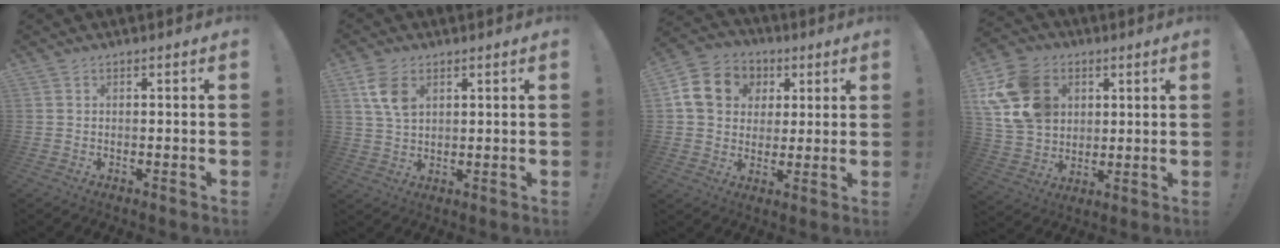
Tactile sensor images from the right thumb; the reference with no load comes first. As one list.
[{"total": 7.7, "force": [3.4, 4.5, 5.3], "torque": [-0.099, -0.008, 0.066]}, {"total": 13.7, "force": [3.9, 11.5, 6.3], "torque": [-0.092, -0.001, 0.083]}, {"total": 17.9, "force": [5.9, 14.2, 9.3], "torque": [-0.172, -0.015, 0.121]}]